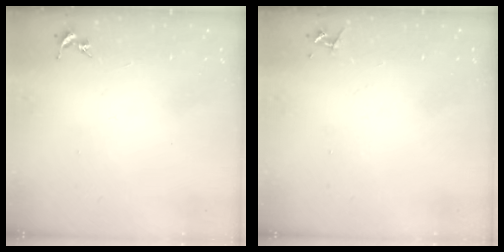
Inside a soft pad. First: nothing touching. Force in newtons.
{"total": 4.2, "press": 4.2, "slide": 0.5}